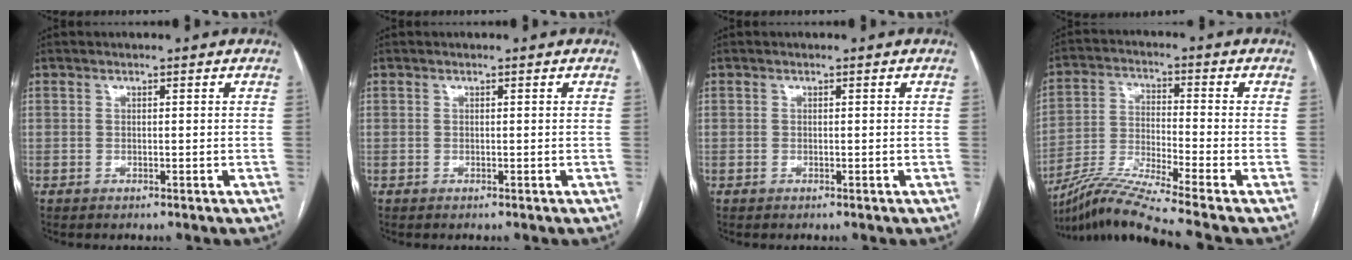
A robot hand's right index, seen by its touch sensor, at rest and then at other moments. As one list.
[{"total": 0.0}, {"total": 0.0}, {"total": 11.8, "force": [-9.8, -2.5, 5.9], "torque": [-0.120, -0.019, -0.182]}]